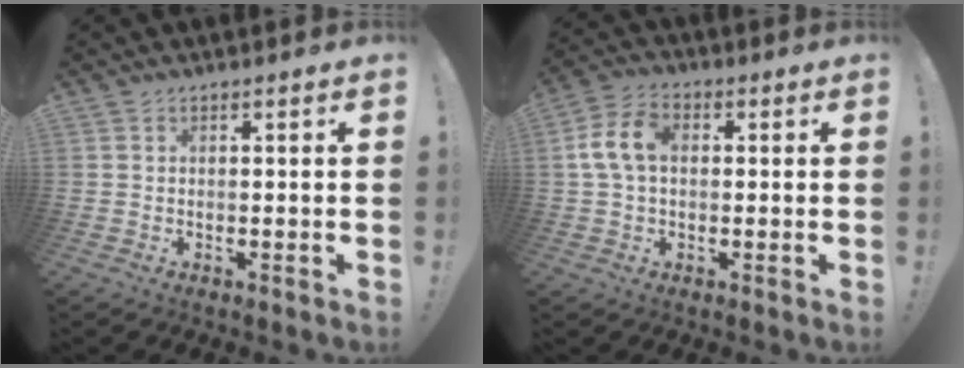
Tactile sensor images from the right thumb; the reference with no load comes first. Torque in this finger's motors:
{"motor_torque": [0.11, 0.69, 0.06, 0.04, 0.18]}